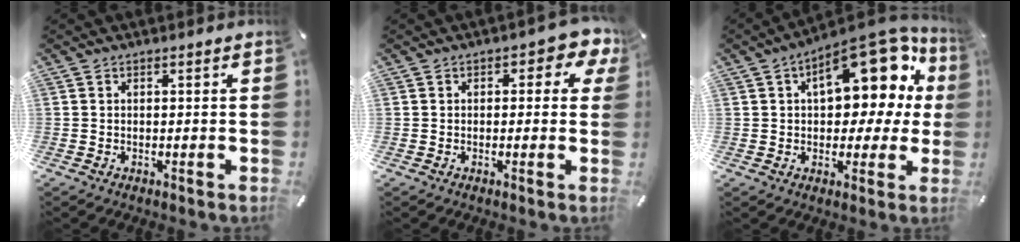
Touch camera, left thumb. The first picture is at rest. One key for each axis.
{"total": 4.1, "fx": 1.0, "fy": 2.7, "fz": 2.9, "tx": -0.037, "ty": 0.003, "tz": 0.010}
{"total": 20.3, "fx": 7.9, "fy": 10.3, "fz": 15.6, "tx": -0.198, "ty": -0.050, "tz": 0.127}